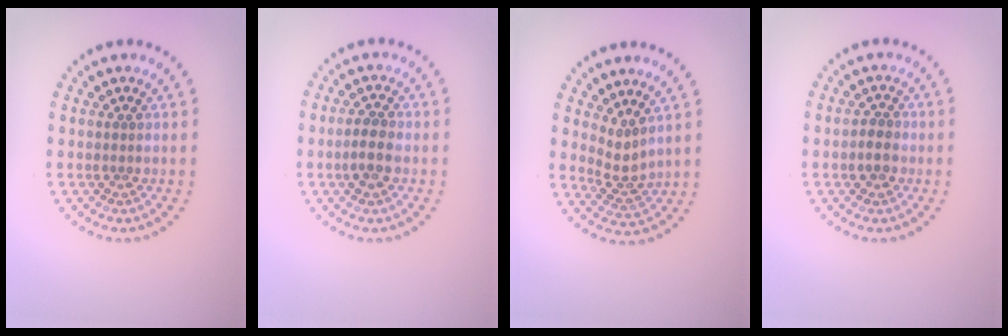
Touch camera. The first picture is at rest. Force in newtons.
{"total": 2.3, "press": 2.3, "slide": 0.5}
{"total": 2.3, "press": 1.6, "slide": 1.7}
{"total": 2.0, "press": 2.0, "slide": 0.5}